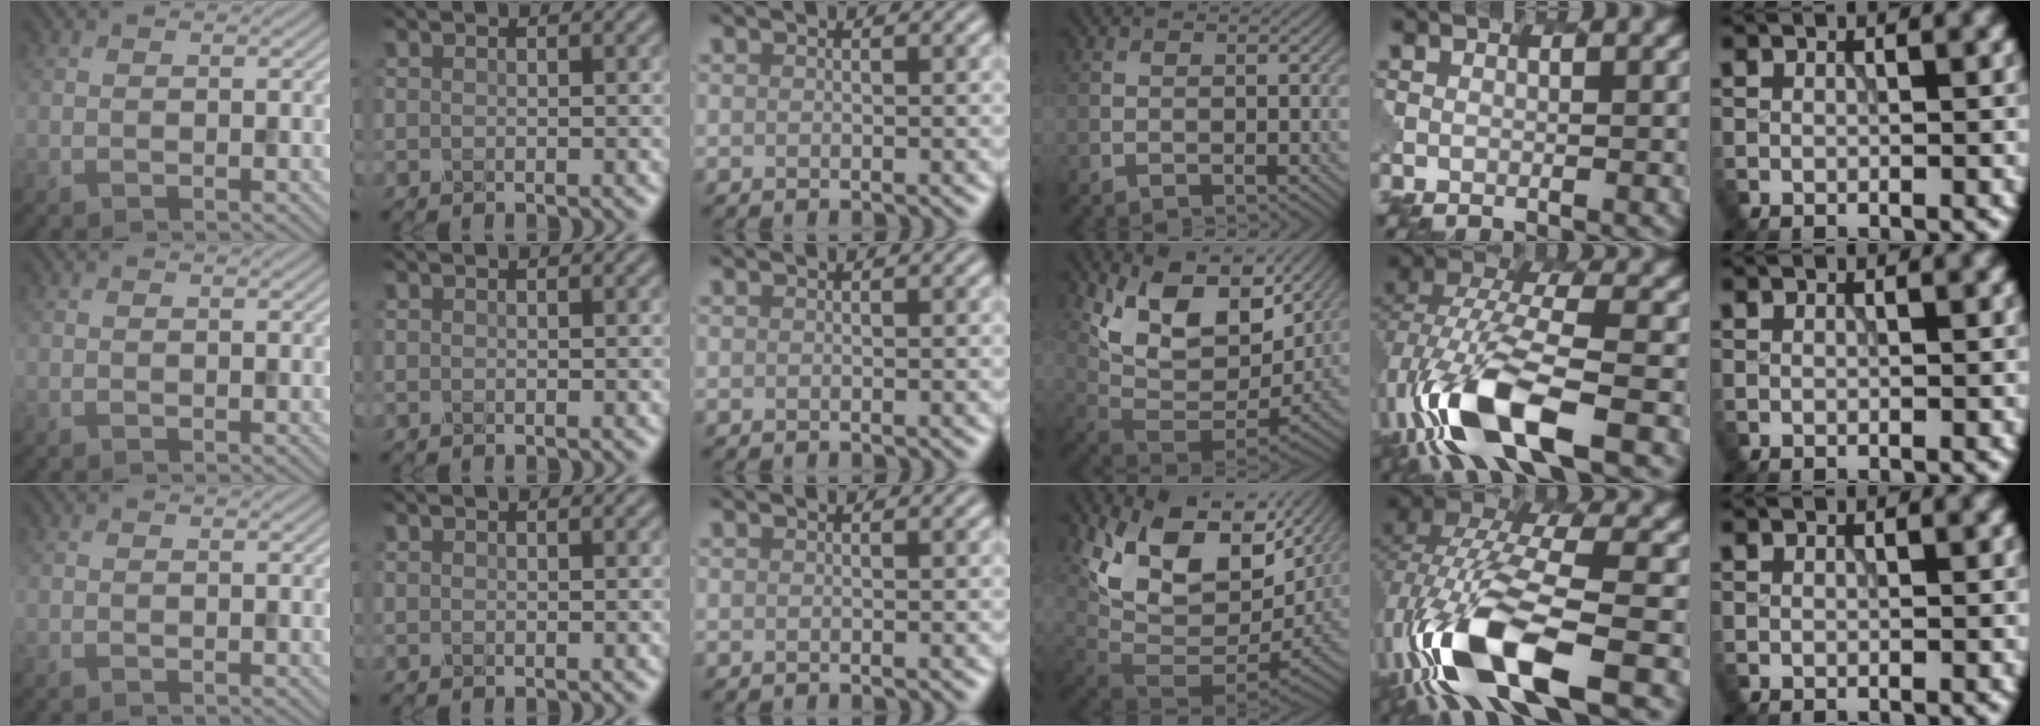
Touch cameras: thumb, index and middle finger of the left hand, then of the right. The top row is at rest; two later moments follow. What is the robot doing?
{"motion": "insert", "object": "pen bag"}